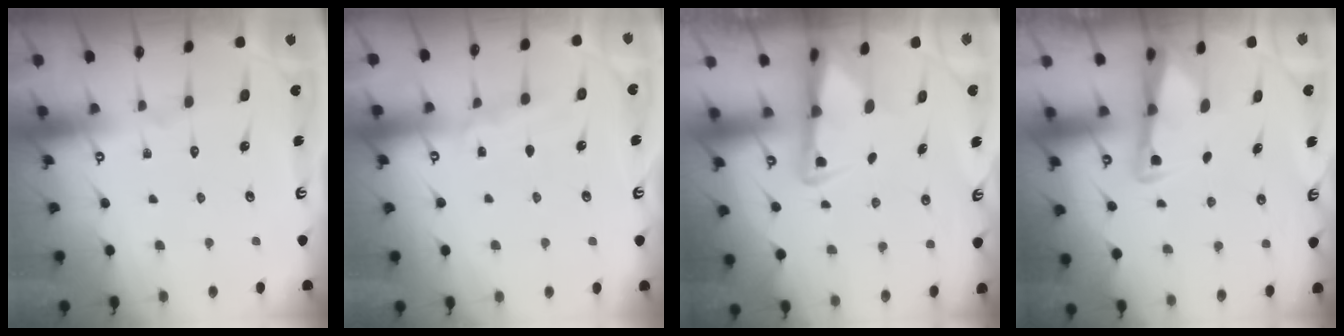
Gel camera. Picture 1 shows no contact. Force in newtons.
{"total": 4.2, "press": 4.2, "slide": 0.6}
{"total": 3.3, "press": 3.3, "slide": 0.7}
{"total": 2.9, "press": 2.9, "slide": 0.4}